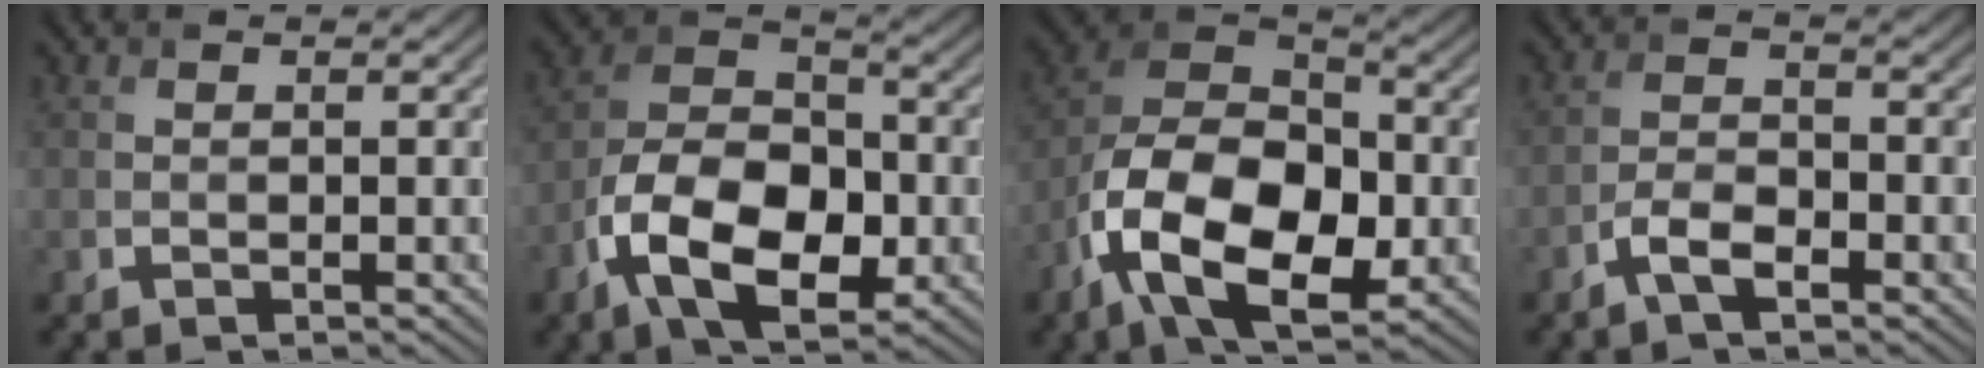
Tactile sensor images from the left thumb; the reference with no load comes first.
{"total": 12.5, "force": [-4.9, 7.4, 8.8], "torque": [-0.183, -0.009, -0.100]}
{"total": 15.7, "force": [-6.0, 9.3, 11.1], "torque": [-0.225, -0.023, -0.124]}
{"total": 3.6, "force": [-2.3, 1.5, 2.4], "torque": [-0.052, 0.004, -0.053]}